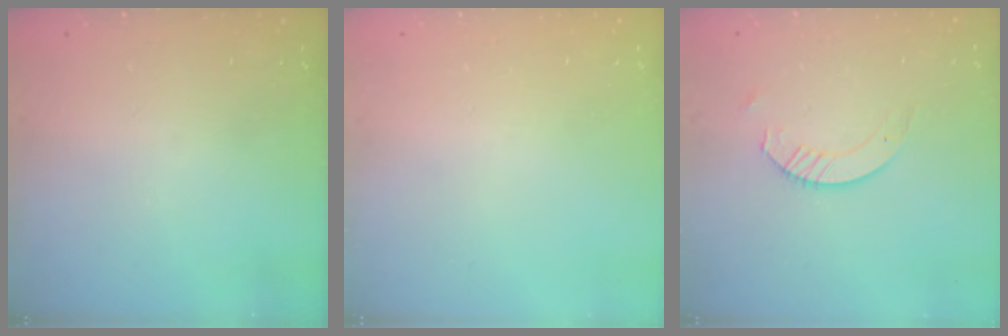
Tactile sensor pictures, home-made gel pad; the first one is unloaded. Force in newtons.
{"total": 0.0}
{"total": 4.1, "press": 4.1, "slide": 0.4}